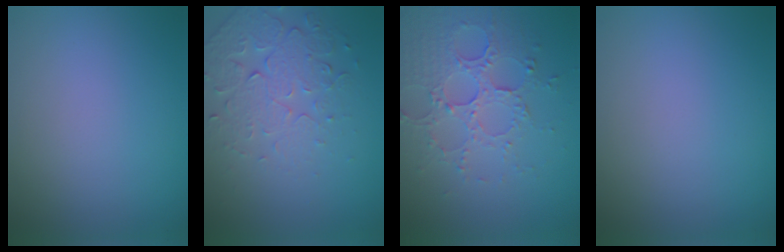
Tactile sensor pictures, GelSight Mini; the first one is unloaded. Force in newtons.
{"total": 5.2, "press": 3.7, "slide": 3.6}
{"total": 5.4, "press": 3.9, "slide": 3.7}
{"total": 0.0}